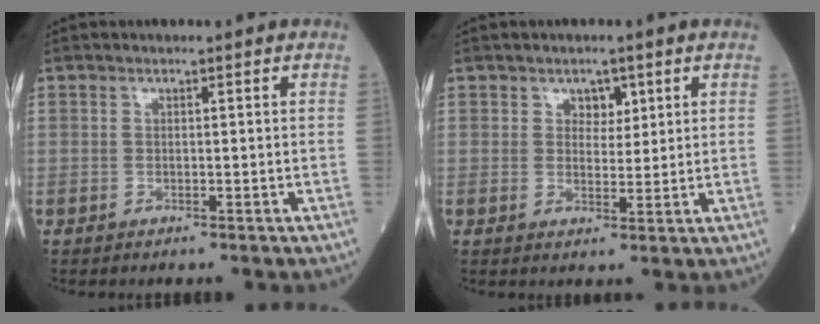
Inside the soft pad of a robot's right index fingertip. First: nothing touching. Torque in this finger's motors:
{"motor_torque": [0.00, 0.00, 0.01, 0.00]}